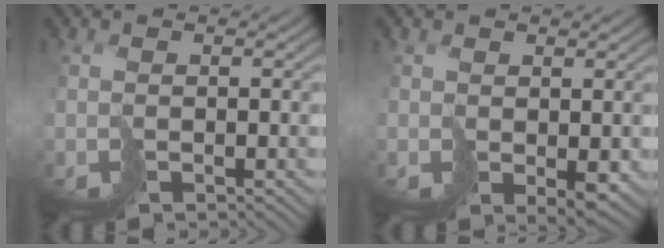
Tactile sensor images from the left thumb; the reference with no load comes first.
{"total": 2.5, "force": [-0.1, 1.6, 1.9], "torque": [-0.036, -0.013, 0.008]}